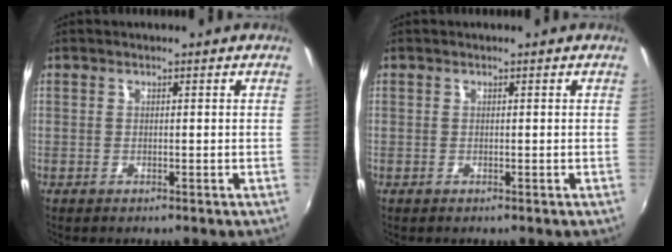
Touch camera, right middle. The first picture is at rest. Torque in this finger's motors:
{"motor_torque": [-0.01, 0.00, 0.00, 0.00]}